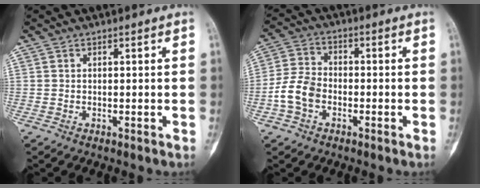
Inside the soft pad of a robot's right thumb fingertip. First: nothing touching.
{"total": 8.9, "force": [-2.8, 6.3, 5.7], "torque": [-0.111, 0.027, -0.060]}